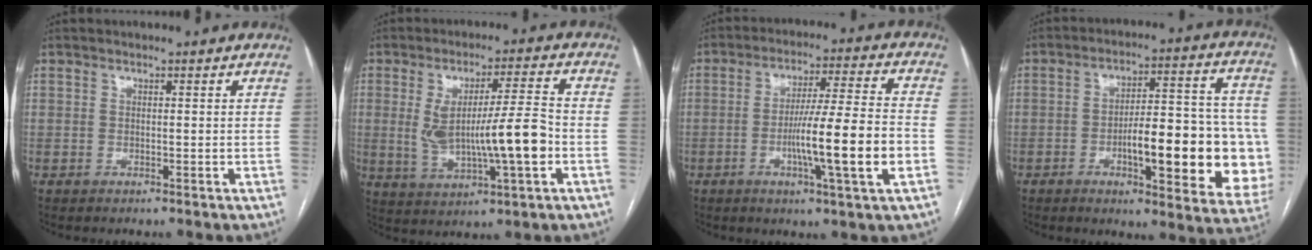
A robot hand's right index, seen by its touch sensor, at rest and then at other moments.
{"total": 12.5, "force": [-1.4, 1.6, 12.3], "torque": [-0.225, 0.007, -0.015]}
{"total": 13.6, "force": [-3.5, -0.4, 13.1], "torque": [-0.221, -0.003, -0.061]}
{"total": 19.9, "force": [-4.4, 4.9, 18.8], "torque": [-0.191, 0.027, -0.045]}